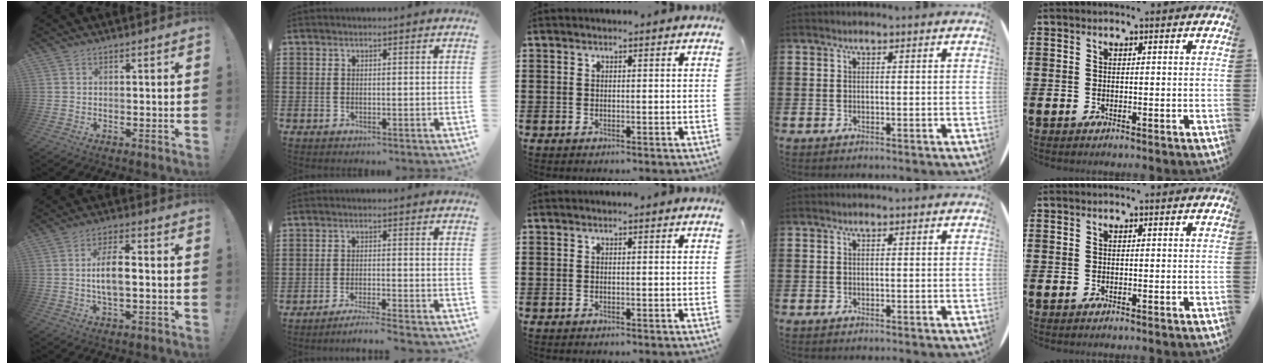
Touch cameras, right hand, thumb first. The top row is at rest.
{"thumb": {"total": 7.8, "force": [-0.4, 3.0, 7.2], "torque": [-0.131, 0.004, -0.012]}, "index": {"total": 3.3, "force": [-3.0, -0.4, 1.1], "torque": [-0.019, -0.002, -0.060]}}